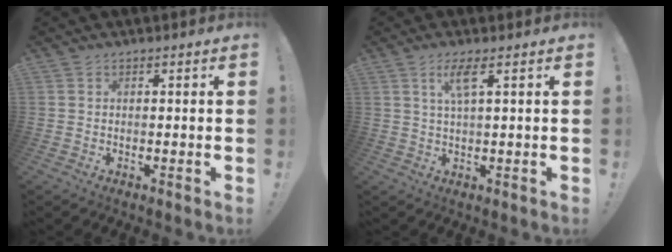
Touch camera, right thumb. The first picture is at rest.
{"total": 5.1, "force": [2.3, 0.5, 4.5], "torque": [-0.086, 0.001, 0.035]}